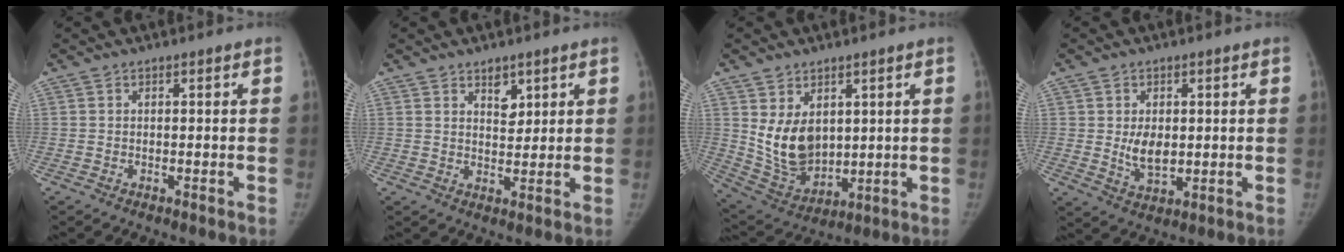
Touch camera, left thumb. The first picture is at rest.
{"total": 3.9, "force": [2.4, 2.3, 2.1], "torque": [-0.011, -0.018, 0.041]}
{"total": 11.2, "force": [2.8, 7.8, 7.6], "torque": [-0.106, -0.027, 0.080]}
{"total": 6.0, "force": [0.5, 4.1, 4.3], "torque": [-0.054, -0.012, 0.019]}